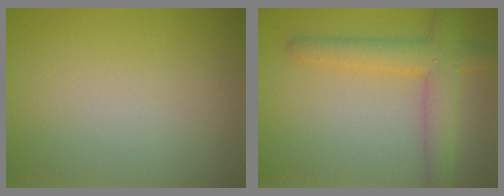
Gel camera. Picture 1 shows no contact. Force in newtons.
{"total": 4.9, "press": 4.9, "slide": 0.3}